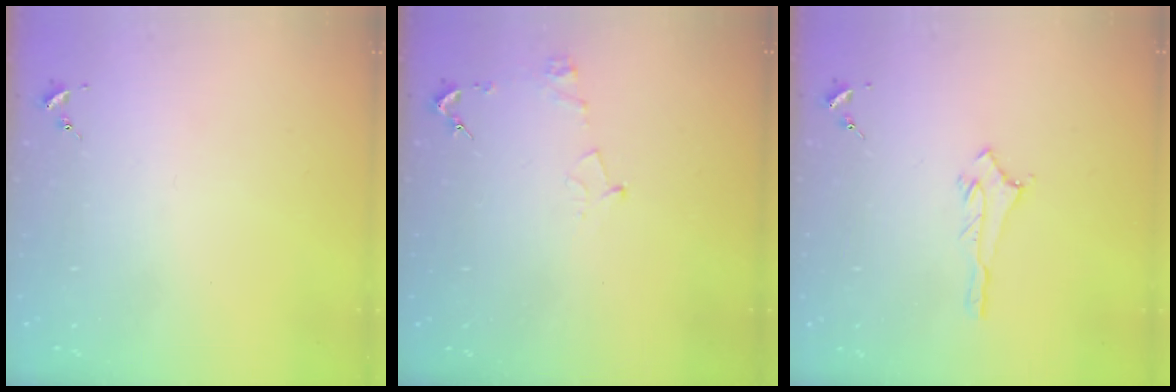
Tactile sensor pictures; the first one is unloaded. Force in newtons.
{"total": 6.2, "press": 6.2, "slide": 0.7}
{"total": 2.8, "press": 2.8, "slide": 0.3}